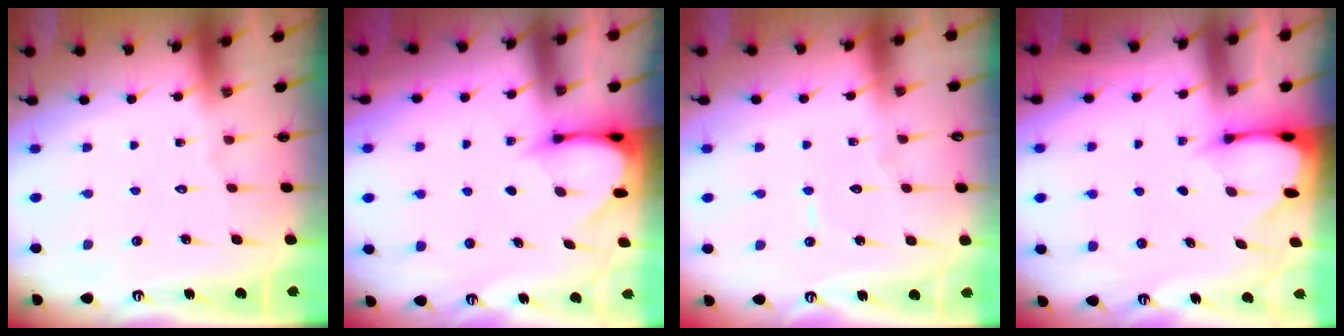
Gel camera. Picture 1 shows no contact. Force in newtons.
{"total": 3.4, "press": 3.4, "slide": 0.3}
{"total": 4.6, "press": 4.6, "slide": 0.2}
{"total": 2.4, "press": 2.4, "slide": 0.3}